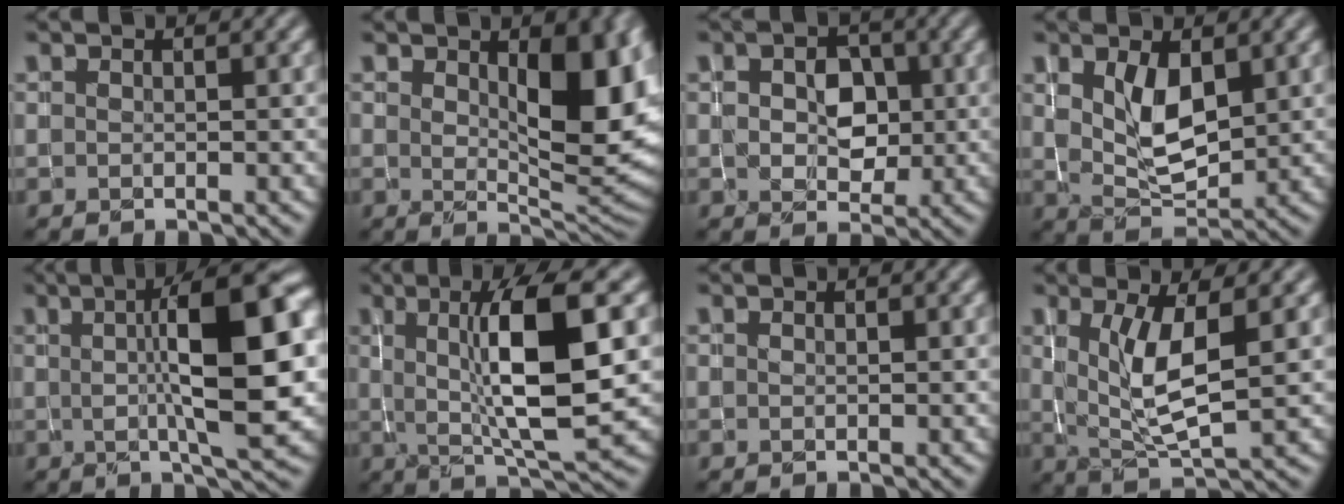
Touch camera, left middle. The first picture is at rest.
{"total": 8.2, "force": [1.9, 3.3, 7.2], "torque": [-0.100, -0.010, 0.036]}
{"total": 3.9, "force": [0.3, 3.0, 2.5], "torque": [-0.047, -0.004, 0.000]}
{"total": 4.6, "force": [1.2, 2.2, 3.8], "torque": [-0.080, -0.008, 0.026]}
{"total": 11.4, "force": [1.3, 2.8, 11.0], "torque": [-0.150, 0.008, 0.021]}
{"total": 9.4, "force": [1.1, 2.1, 9.1], "torque": [-0.141, -0.004, 0.024]}
{"total": 0.0}
{"total": 5.3, "force": [0.7, 1.3, 5.1], "torque": [-0.101, -0.012, 0.022]}